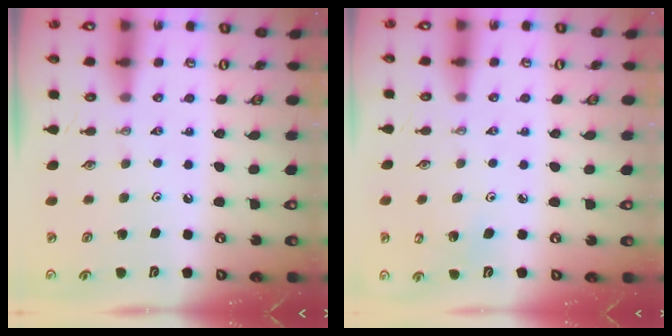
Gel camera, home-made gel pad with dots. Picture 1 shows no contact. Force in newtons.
{"total": 5.0, "press": 4.6, "slide": 1.9}